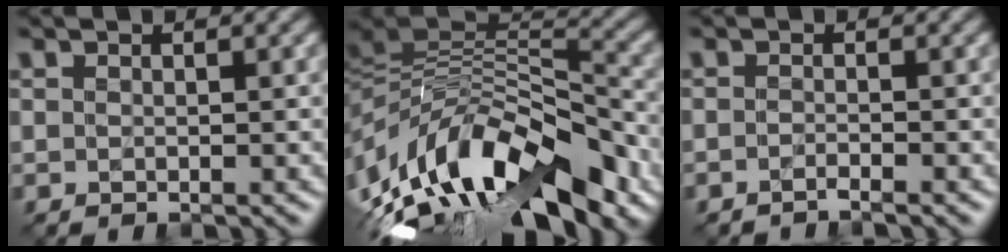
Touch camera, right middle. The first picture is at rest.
{"total": 14.3, "force": [-6.3, 6.5, 11.0], "torque": [-0.208, 0.023, -0.114]}
{"total": 1.3, "force": [-1.2, 0.0, 0.4], "torque": [-0.004, -0.007, -0.028]}